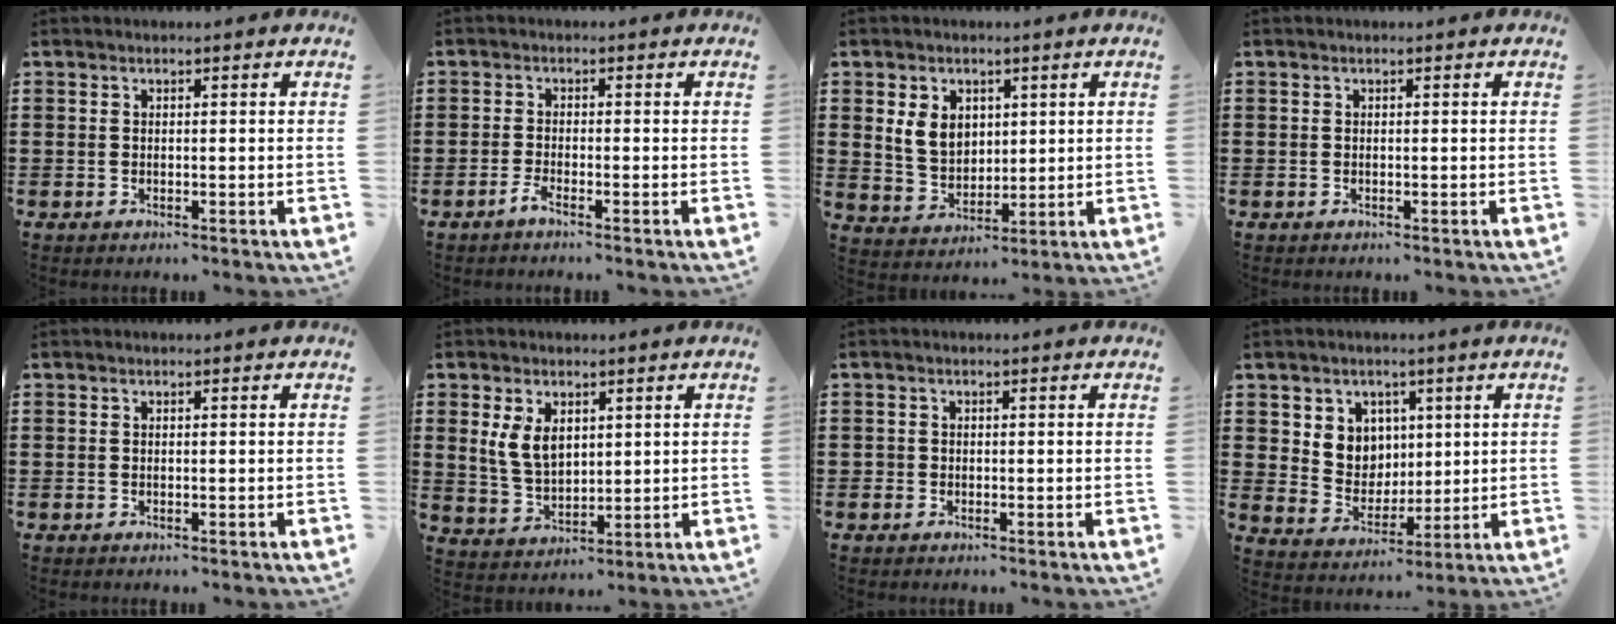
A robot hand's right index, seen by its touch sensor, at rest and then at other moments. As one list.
[{"total": 1.7, "force": [-1.4, 0.0, 0.9], "torque": [-0.032, -0.007, -0.031]}, {"total": 6.0, "force": [1.9, 4.6, 3.3], "torque": [-0.089, 0.012, 0.032]}, {"total": 0.0}, {"total": 0.0}, {"total": 5.8, "force": [2.0, 3.7, 4.1], "torque": [-0.097, 0.008, 0.034]}, {"total": 0.8, "force": [-0.2, 0.7, 0.1], "torque": [-0.003, 0.004, -0.007]}, {"total": 6.0, "force": [2.6, 5.4, 0.6], "torque": [-0.037, -0.002, 0.048]}]